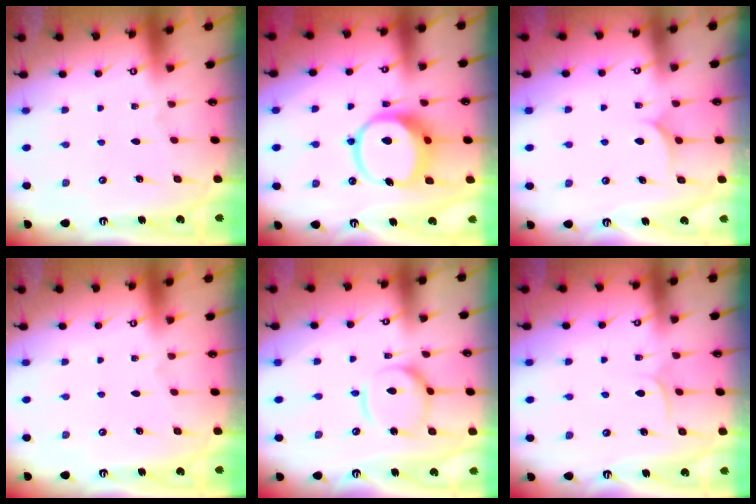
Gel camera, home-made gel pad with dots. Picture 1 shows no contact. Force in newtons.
{"total": 12.1, "press": 12.0, "slide": 1.7}
{"total": 5.8, "press": 5.8, "slide": 0.3}
{"total": 0.0}
{"total": 10.3, "press": 10.3, "slide": 0.9}
{"total": 4.7, "press": 4.7, "slide": 0.4}